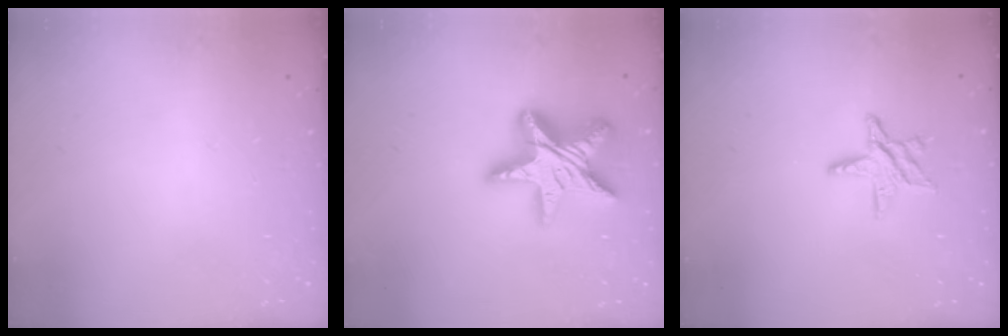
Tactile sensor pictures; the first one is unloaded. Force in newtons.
{"total": 19.9, "press": 19.9, "slide": 1.6}
{"total": 8.8, "press": 8.8, "slide": 1.0}